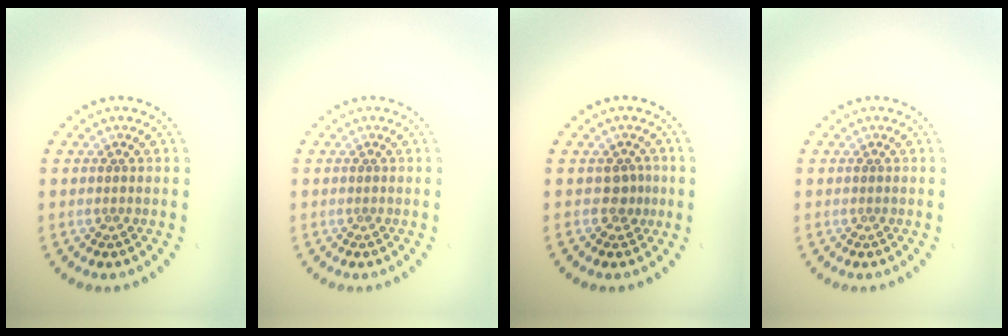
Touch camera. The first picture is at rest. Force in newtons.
{"total": 0.0}
{"total": 1.4, "press": 1.1, "slide": 0.8}
{"total": 0.0}